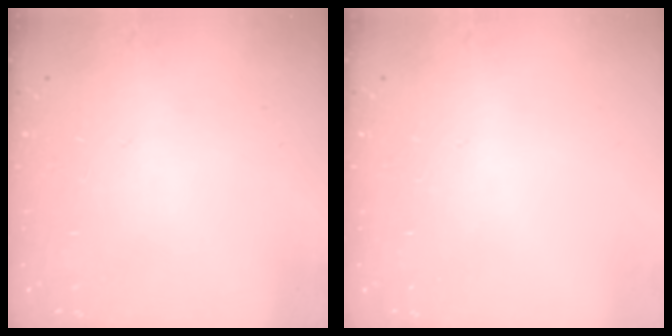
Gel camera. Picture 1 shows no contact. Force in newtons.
{"total": 0.0}